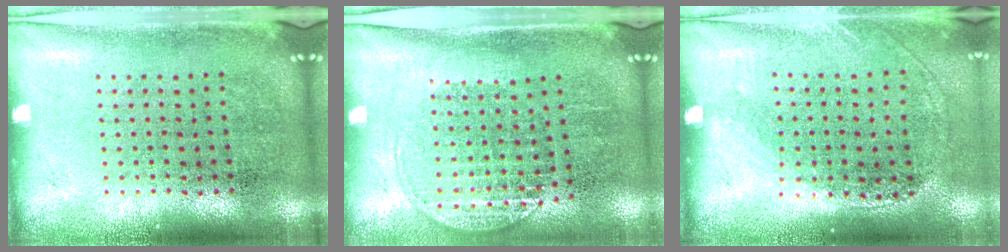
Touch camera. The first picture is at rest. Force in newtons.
{"total": 1.5, "press": 1.3, "slide": 0.8}
{"total": 1.3, "press": 1.0, "slide": 0.8}